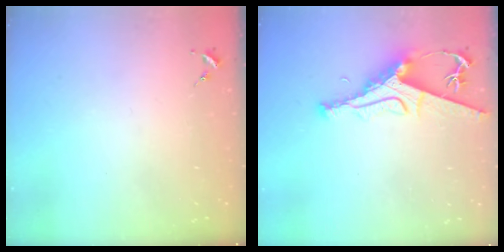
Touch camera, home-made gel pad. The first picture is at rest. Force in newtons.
{"total": 9.4, "press": 9.4, "slide": 1.2}